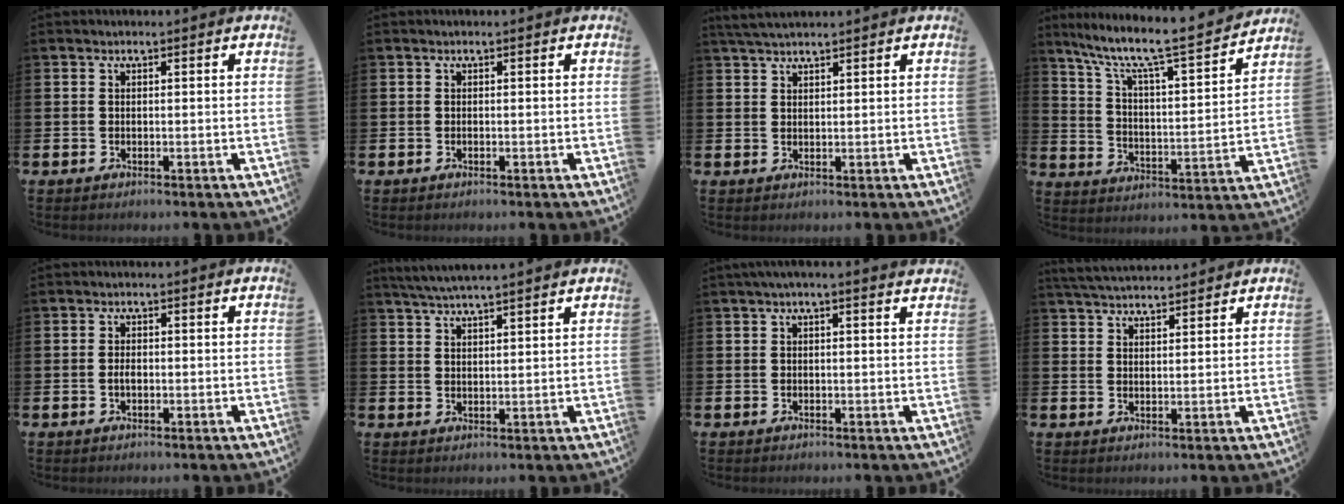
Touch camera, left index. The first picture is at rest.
{"total": 0.0}
{"total": 2.7, "force": [2.5, 0.5, 1.0], "torque": [-0.021, -0.003, 0.045]}
{"total": 8.0, "force": [7.1, 0.4, 3.7], "torque": [-0.104, -0.058, 0.114]}
{"total": 1.3, "force": [-0.2, 0.7, 1.0], "torque": [-0.015, 0.002, -0.006]}
{"total": 4.1, "force": [3.9, -0.4, 1.1], "torque": [-0.036, -0.009, 0.072]}
{"total": 1.1, "force": [0.8, -0.2, 0.8], "torque": [-0.010, -0.001, 0.013]}
{"total": 4.2, "force": [4.1, 0.6, 0.7], "torque": [-0.020, -0.019, 0.076]}